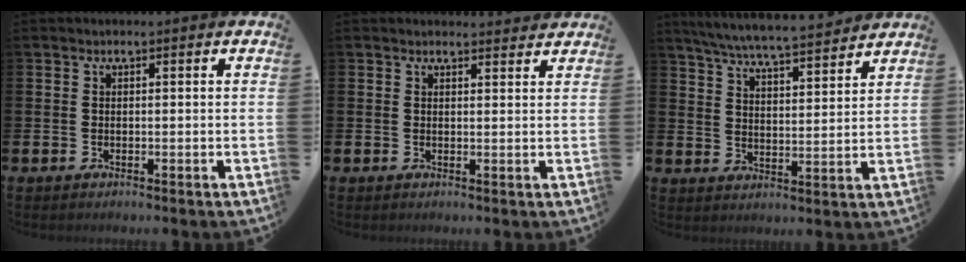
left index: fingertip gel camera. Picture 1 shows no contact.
{"total": 1.6, "force": [1.6, 0.3, -0.1], "torque": [0.013, -0.009, 0.026]}
{"total": 6.6, "force": [6.4, 0.0, 1.7], "torque": [-0.054, -0.045, 0.111]}